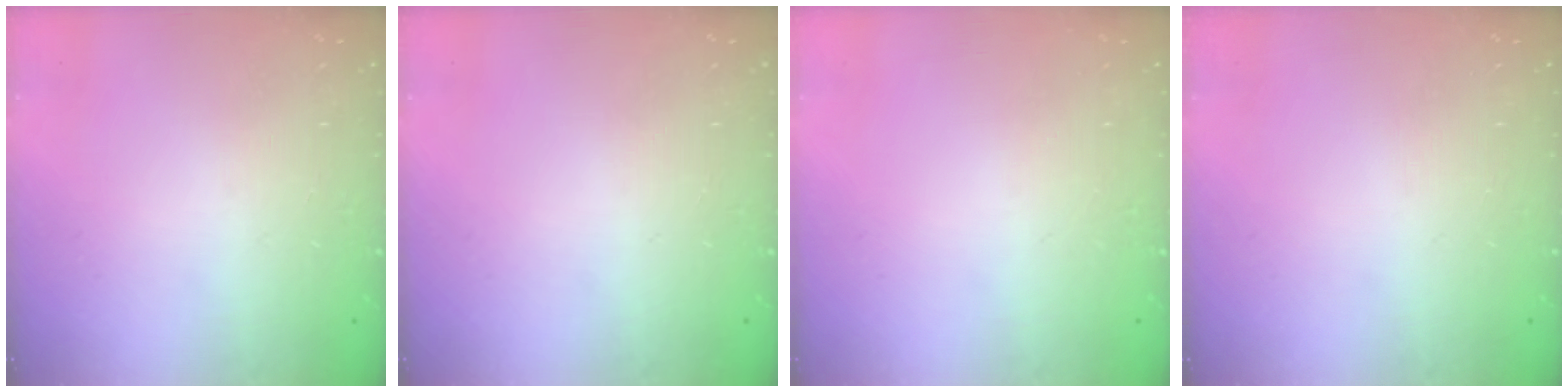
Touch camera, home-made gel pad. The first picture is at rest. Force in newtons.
{"total": 0.0}
{"total": 0.0}
{"total": 0.0}